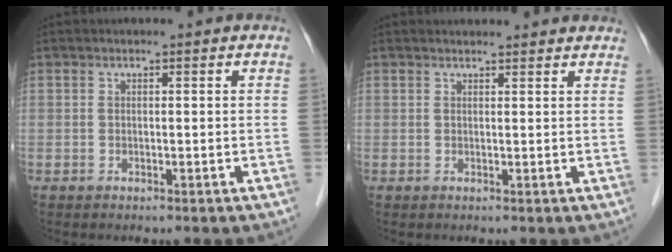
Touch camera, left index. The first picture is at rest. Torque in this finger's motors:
{"motor_torque": [0.03, -0.06, -0.04, -0.01]}